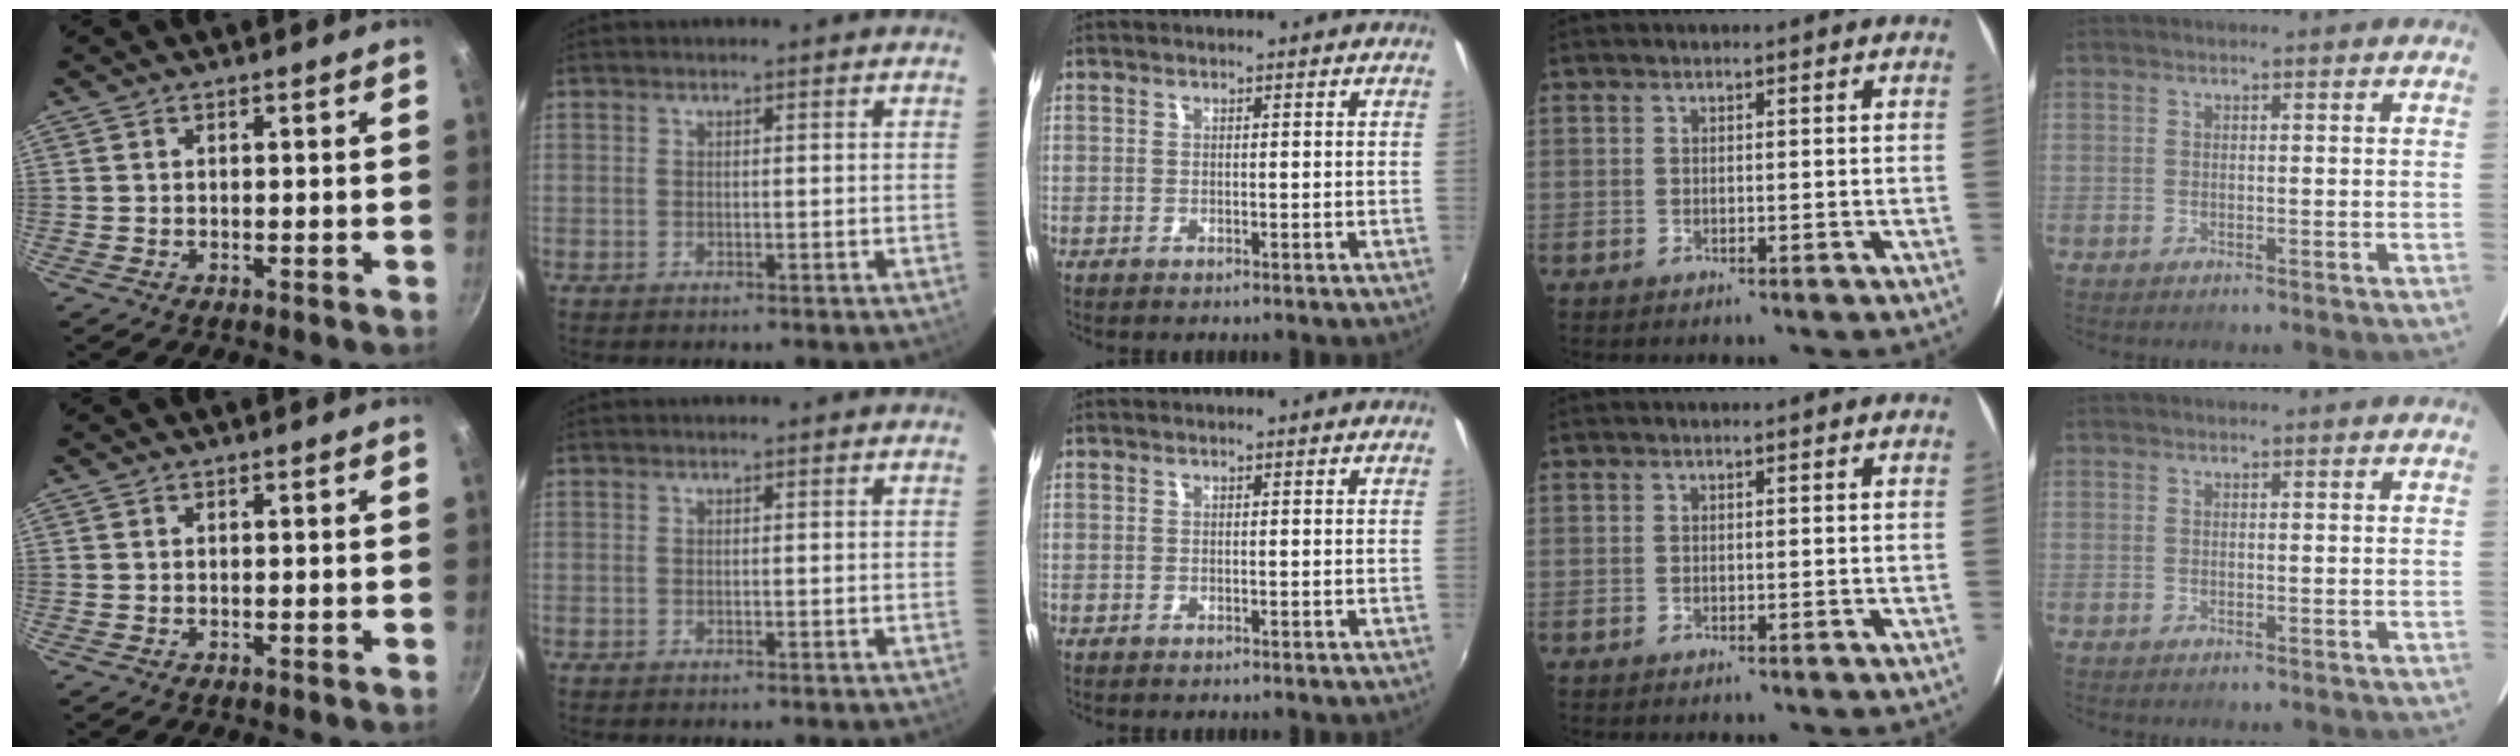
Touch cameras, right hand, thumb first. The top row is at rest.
{}